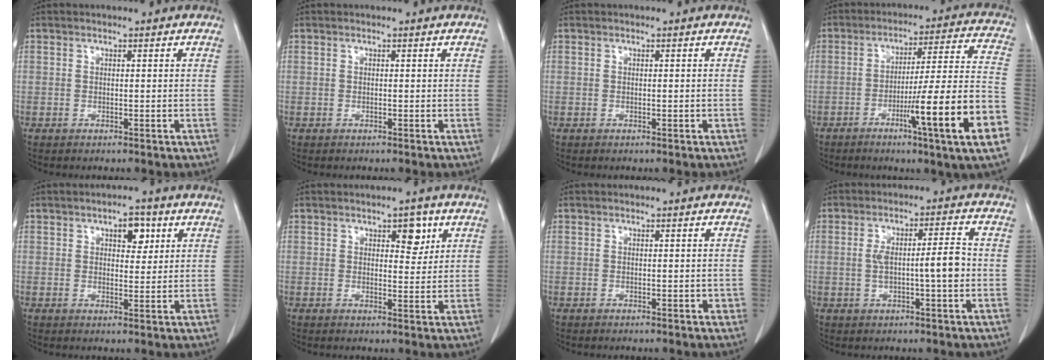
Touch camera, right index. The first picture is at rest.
{"total": 0.0}
{"total": 0.0}
{"total": 17.9, "force": [-7.0, -1.2, 16.4], "torque": [-0.218, -0.005, -0.106]}
{"total": 4.3, "force": [2.0, 2.2, 3.2], "torque": [-0.043, 0.007, 0.027]}
{"total": 3.8, "force": [1.9, 1.8, 2.8], "torque": [-0.034, 0.000, 0.026]}
{"total": 0.9, "force": [-0.2, 0.4, 0.8], "torque": [-0.009, 0.003, 0.000]}
{"total": 6.6, "force": [-0.5, 0.7, 6.5], "torque": [-0.118, 0.015, -0.005]}